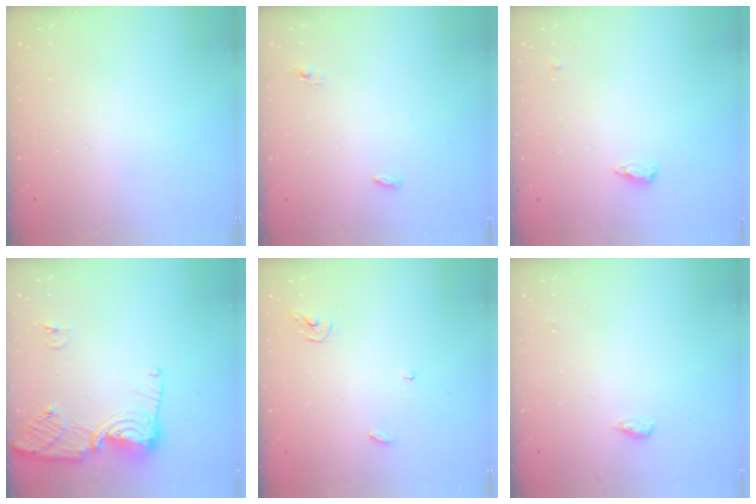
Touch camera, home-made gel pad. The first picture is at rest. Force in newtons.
{"total": 3.4, "press": 3.3, "slide": 0.9}
{"total": 8.7, "press": 5.7, "slide": 6.5}
{"total": 11.7, "press": 11.7, "slide": 1.2}
{"total": 3.8, "press": 3.8, "slide": 0.4}
{"total": 4.0, "press": 3.9, "slide": 1.1}